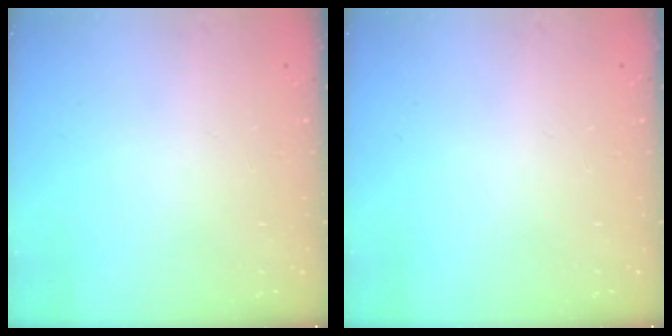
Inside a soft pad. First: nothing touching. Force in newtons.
{"total": 0.0}